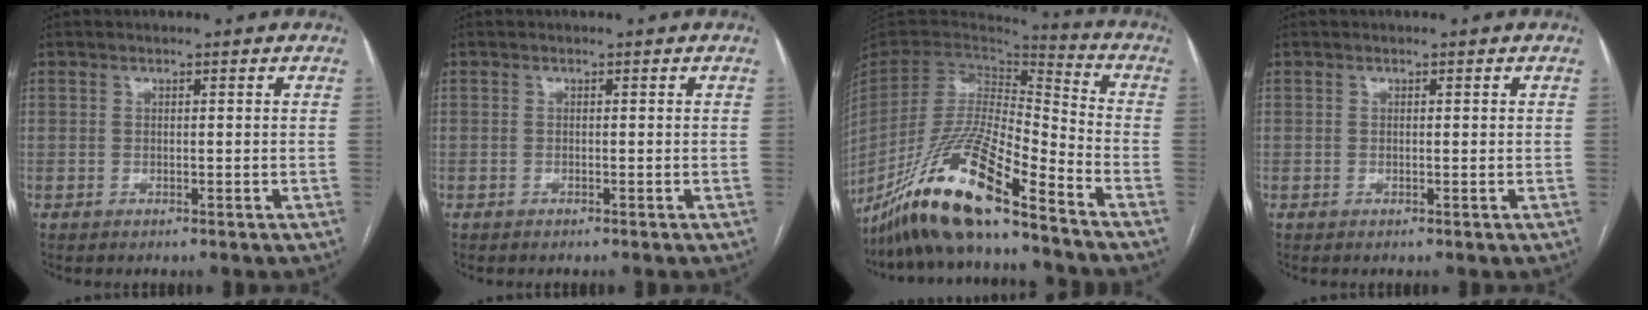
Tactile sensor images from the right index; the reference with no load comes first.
{"total": 0.0}
{"total": 19.4, "force": [-14.4, 1.7, 12.8], "torque": [-0.272, -0.033, -0.274]}
{"total": 0.0}